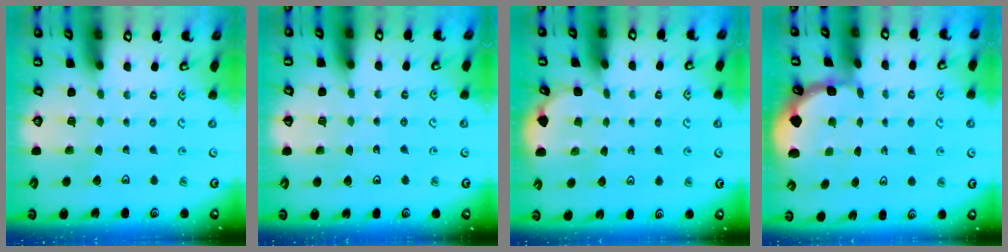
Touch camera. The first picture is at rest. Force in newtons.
{"total": 2.9, "press": 2.6, "slide": 1.1}
{"total": 2.4, "press": 2.0, "slide": 1.3}
{"total": 1.1, "press": 1.1, "slide": 0.1}